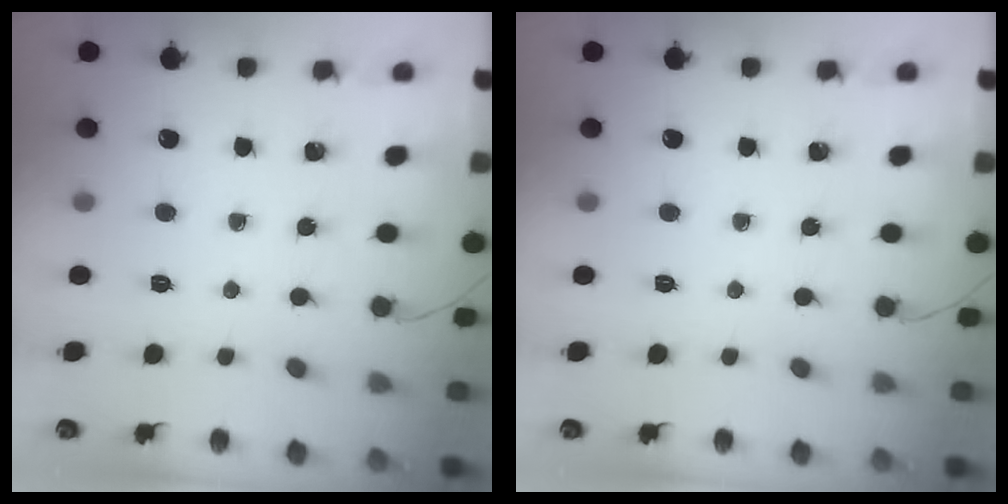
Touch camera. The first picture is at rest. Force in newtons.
{"total": 0.0}